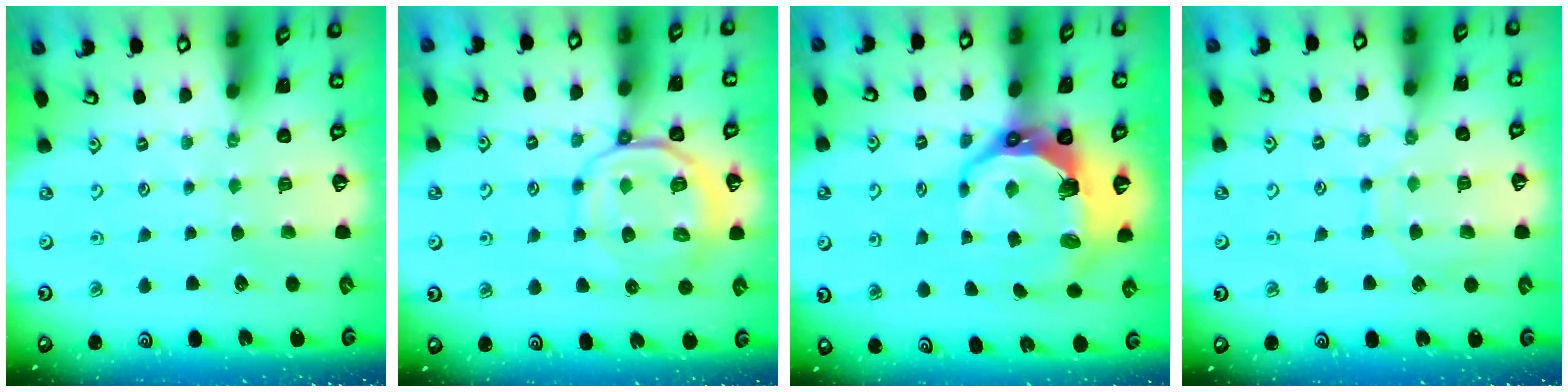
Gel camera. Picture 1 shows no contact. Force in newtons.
{"total": 12.1, "press": 12.0, "slide": 1.6}
{"total": 11.7, "press": 10.2, "slide": 5.7}
{"total": 9.0, "press": 8.9, "slide": 0.9}